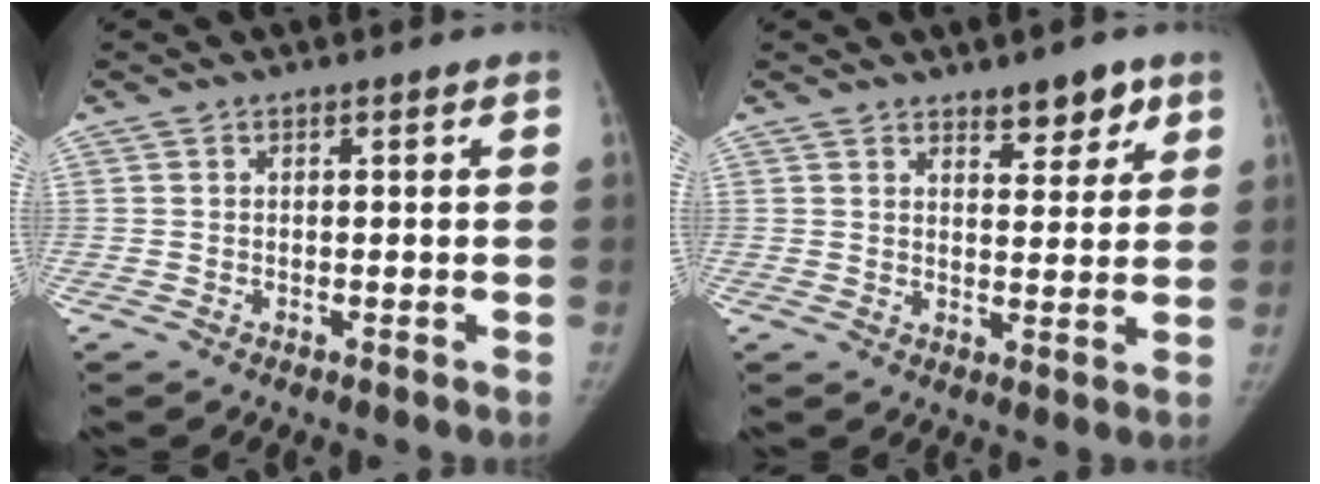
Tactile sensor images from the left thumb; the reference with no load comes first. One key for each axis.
{"total": 5.6, "fx": 3.9, "fy": 2.5, "fz": 3.2, "tx": -0.011, "ty": -0.026, "tz": 0.056}